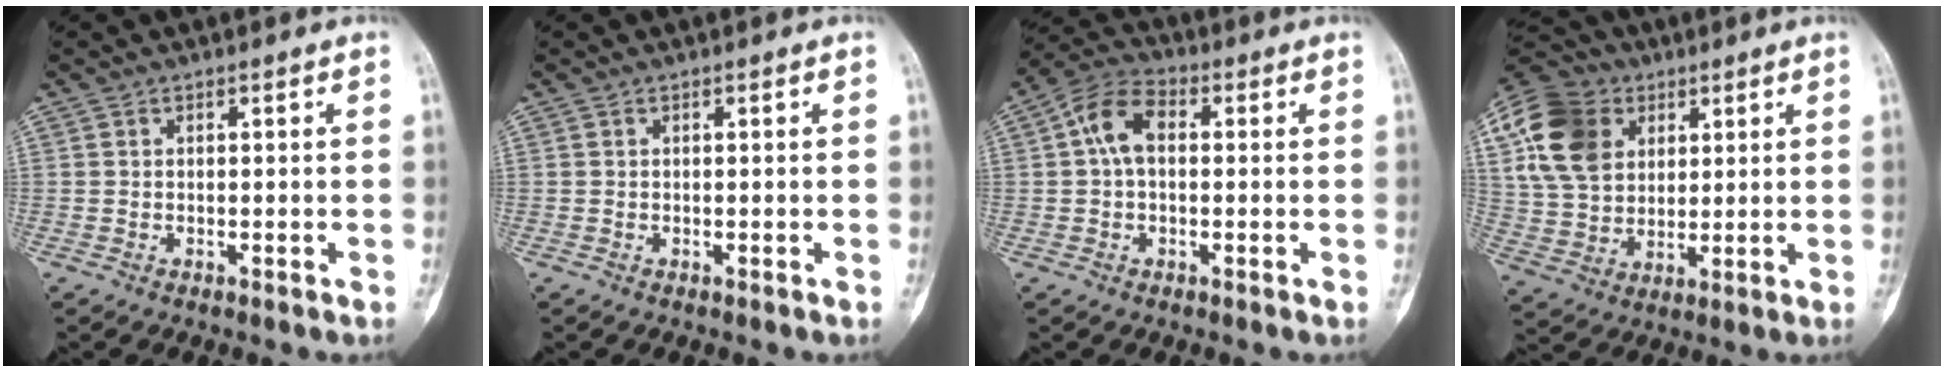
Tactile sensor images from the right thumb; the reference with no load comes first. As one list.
[{"total": 0.0}, {"total": 8.0, "force": [1.1, 5.0, 6.2], "torque": [-0.114, 0.026, 0.011]}, {"total": 17.8, "force": [6.2, 13.3, 10.1], "torque": [-0.185, 0.002, 0.112]}]